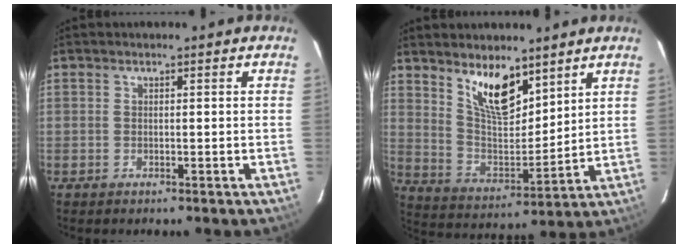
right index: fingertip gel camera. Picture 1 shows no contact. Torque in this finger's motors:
{"motor_torque": [0.80, 0.80, 0.24, 0.11]}